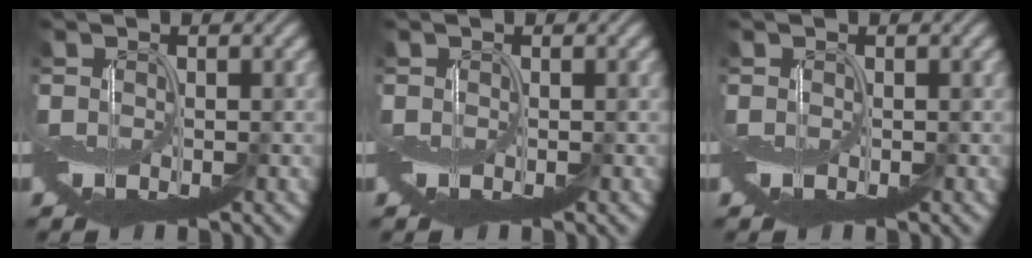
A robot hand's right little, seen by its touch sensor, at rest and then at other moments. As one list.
[{"total": 0.0}, {"total": 0.0}]